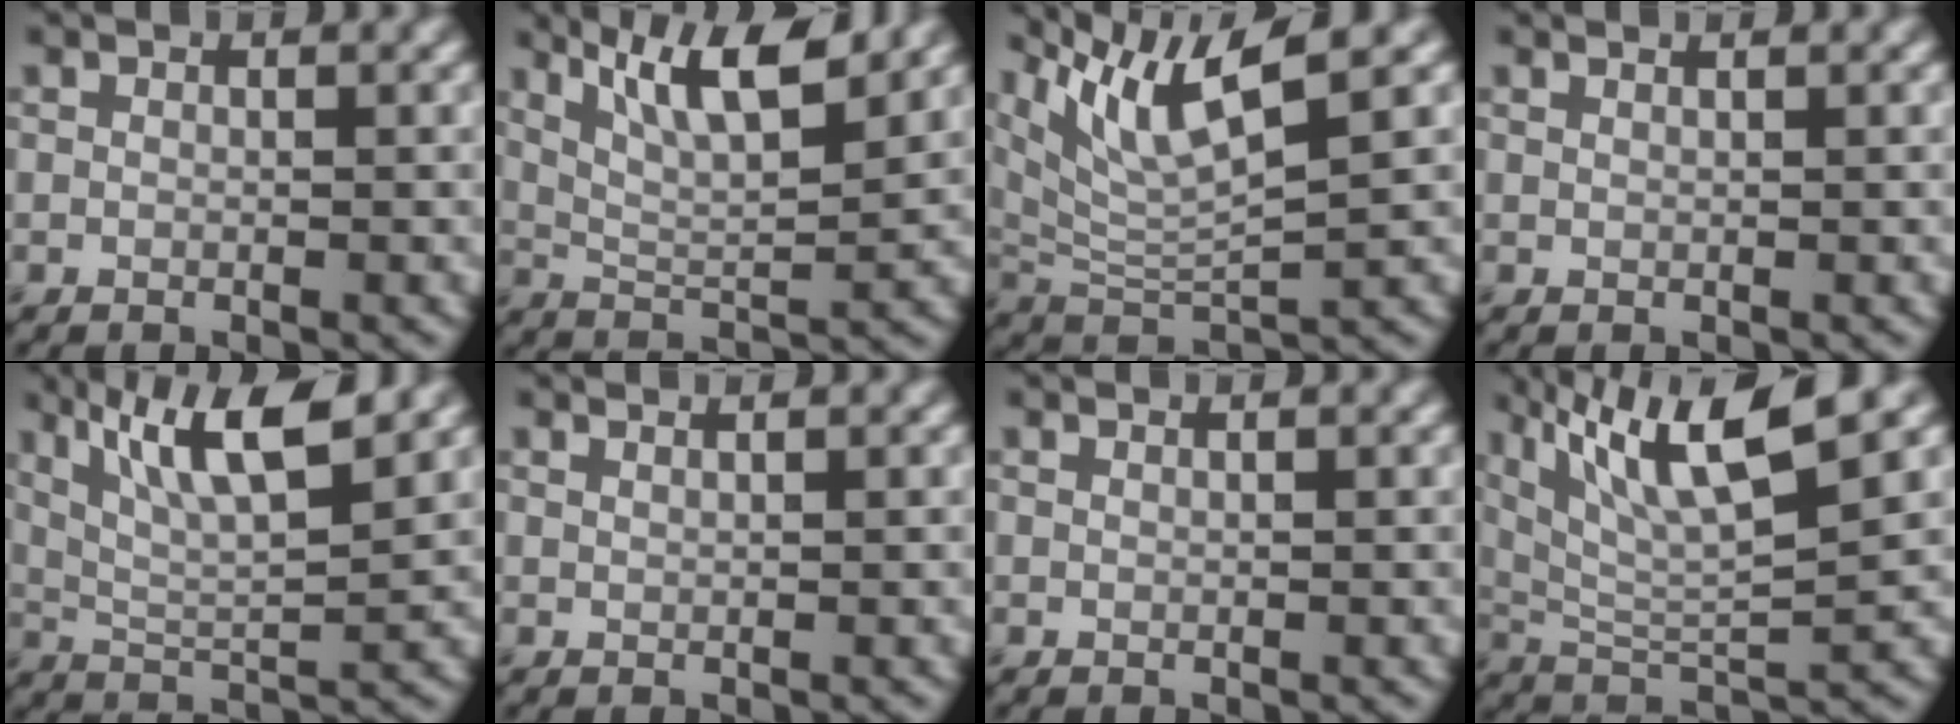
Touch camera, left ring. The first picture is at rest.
{"total": 7.3, "force": [4.4, 1.9, 5.5], "torque": [-0.096, 0.008, 0.076]}
{"total": 7.8, "force": [4.8, 1.5, 5.9], "torque": [-0.124, 0.004, 0.096]}
{"total": 1.2, "force": [0.9, 0.4, 0.6], "torque": [-0.003, -0.006, 0.002]}
{"total": 7.8, "force": [4.1, 1.8, 6.4], "torque": [-0.111, 0.006, 0.078]}
{"total": 1.8, "force": [1.3, 0.7, 1.0], "torque": [0.004, -0.005, 0.001]}
{"total": 0.9, "force": [0.7, 0.3, 0.4], "torque": [-0.004, -0.004, 0.001]}
{"total": 9.7, "force": [5.1, 2.0, 8.0], "torque": [-0.140, 0.010, 0.094]}